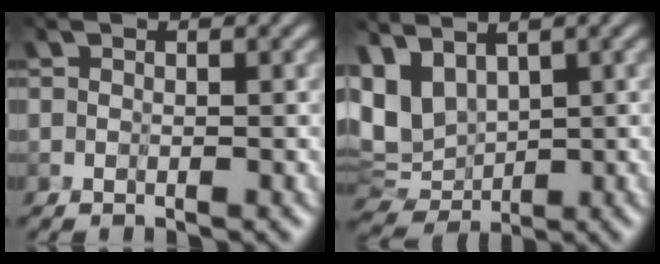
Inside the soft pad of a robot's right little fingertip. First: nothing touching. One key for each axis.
{"total": 7.1, "fx": 2.0, "fy": 4.4, "fz": 5.1, "tx": -0.115, "ty": -0.002, "tz": 0.053}